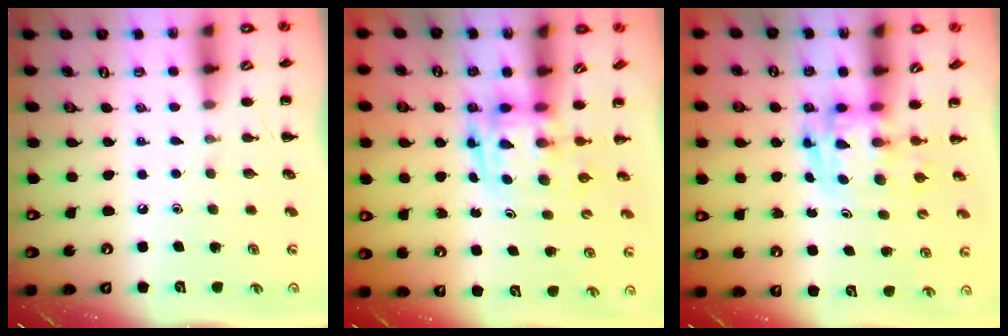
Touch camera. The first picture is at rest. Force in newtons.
{"total": 3.7, "press": 3.7, "slide": 0.7}
{"total": 3.5, "press": 3.4, "slide": 0.6}